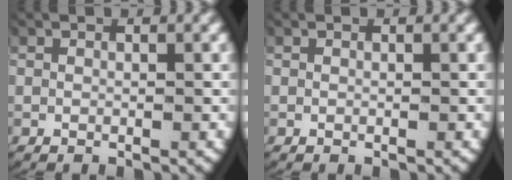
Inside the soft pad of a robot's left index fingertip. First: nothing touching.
{"total": 0.0}